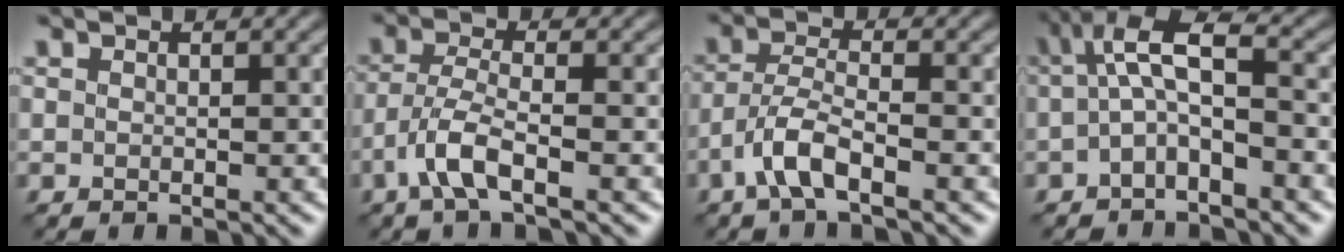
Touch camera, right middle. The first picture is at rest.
{"total": 3.7, "force": [-2.0, 0.8, 3.0], "torque": [-0.067, 0.005, -0.049]}
{"total": 3.7, "force": [-2.1, 0.9, 2.9], "torque": [-0.063, 0.007, -0.052]}
{"total": 4.7, "force": [0.1, 1.5, 4.4], "torque": [-0.083, 0.014, -0.007]}